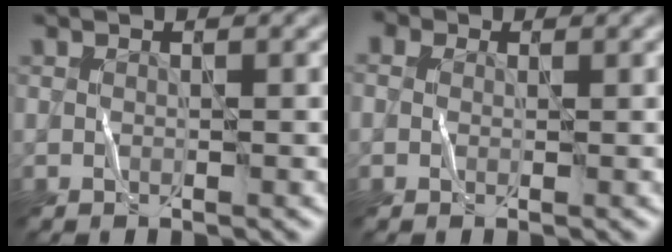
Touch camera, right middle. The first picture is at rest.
{"total": 3.9, "force": [1.7, 2.9, 2.0], "torque": [-0.010, 0.033, -0.025]}